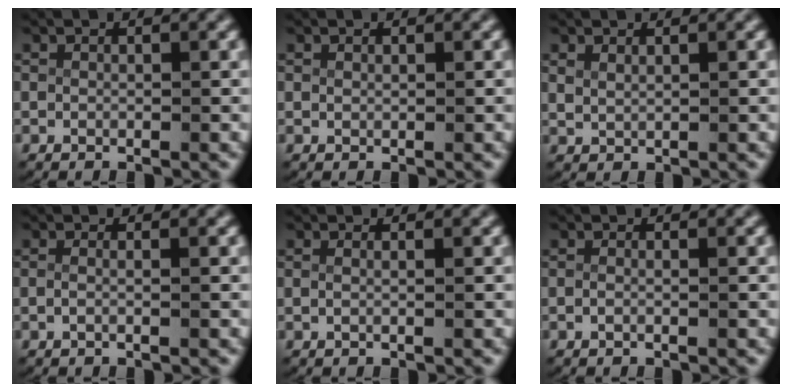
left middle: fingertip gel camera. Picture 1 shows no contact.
{"total": 0.0}
{"total": 1.0, "force": [0.9, 0.1, 0.2], "torque": [-0.009, -0.004, 0.028]}
{"total": 0.9, "force": [-0.5, -0.1, 0.8], "torque": [-0.023, -0.009, -0.004]}
{"total": 0.6, "force": [0.0, -0.2, 0.6], "torque": [-0.015, -0.005, 0.002]}
{"total": 0.7, "force": [-0.5, -0.2, 0.5], "torque": [-0.015, -0.007, -0.004]}